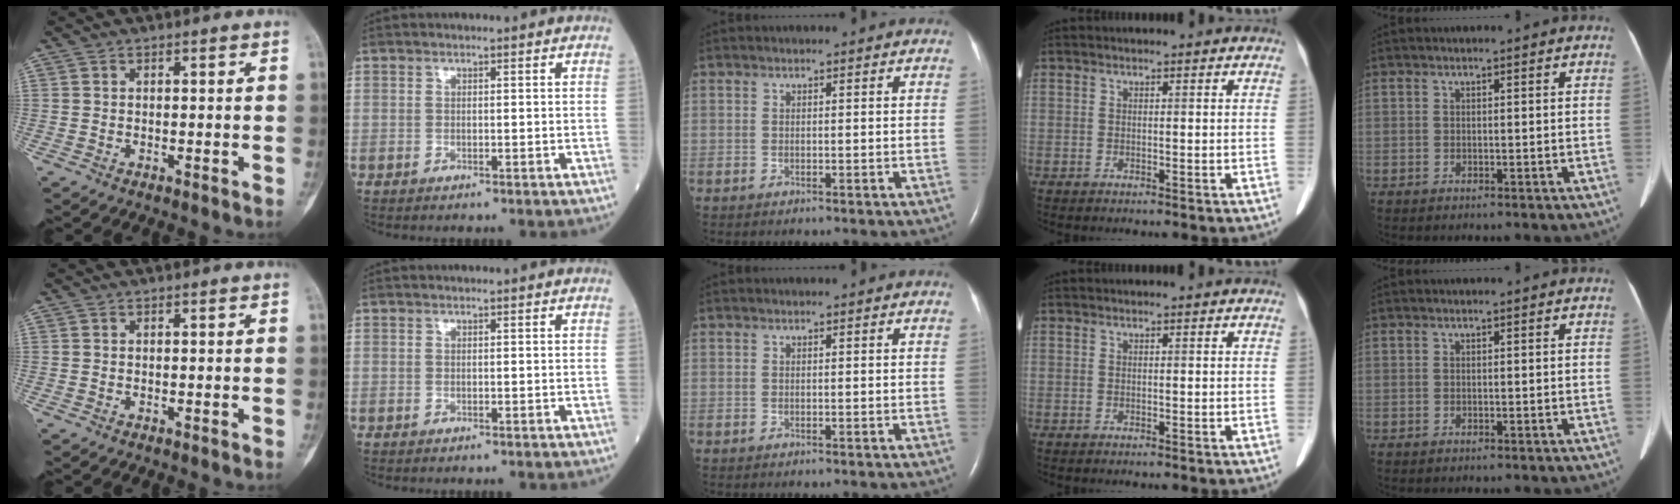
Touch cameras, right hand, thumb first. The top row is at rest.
{}